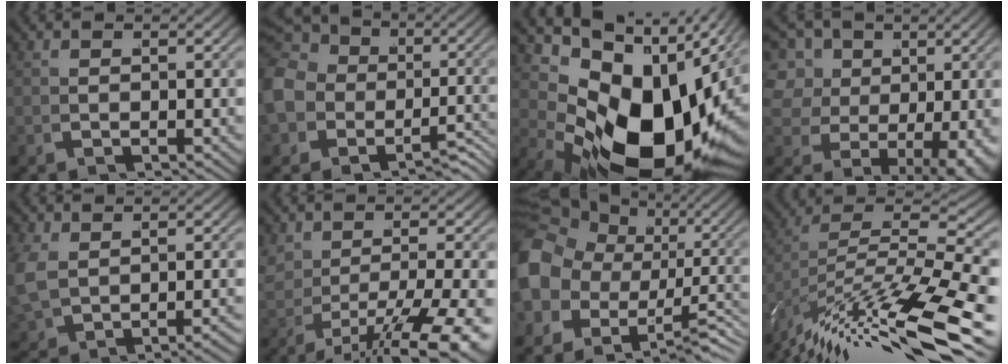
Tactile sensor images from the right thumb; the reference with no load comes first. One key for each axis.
{"total": 11.5, "fx": -0.9, "fy": 9.8, "fz": 5.8, "tx": -0.121, "ty": -0.026, "tz": -0.020}
{"total": 20.2, "fx": 0.5, "fy": 12.1, "fz": 16.1, "tx": -0.246, "ty": -0.033, "tz": 0.025}
{"total": 10.1, "fx": 2.3, "fy": 7.4, "fz": 6.5, "tx": -0.131, "ty": -0.024, "tz": 0.051}
{"total": 3.4, "fx": -0.4, "fy": 2.6, "fz": 2.1, "tx": -0.064, "ty": -0.011, "tz": 0.006}
{"total": 7.2, "fx": -2.1, "fy": 3.5, "fz": 5.9, "tx": -0.098, "ty": -0.015, "tz": -0.020}
{"total": 12.7, "fx": -1.5, "fy": 10.6, "fz": 6.8, "tx": -0.145, "ty": -0.038, "tz": -0.017}
{"total": 11.9, "fx": -4.0, "fy": 6.6, "fz": 9.0, "tx": -0.165, "ty": -0.019, "tz": -0.051}